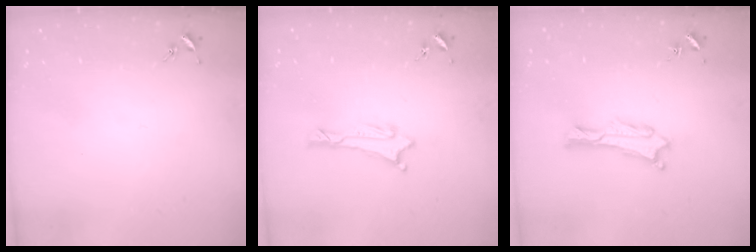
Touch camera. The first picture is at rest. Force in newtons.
{"total": 1.0, "press": 1.0, "slide": 0.2}
{"total": 0.8, "press": 0.7, "slide": 0.2}